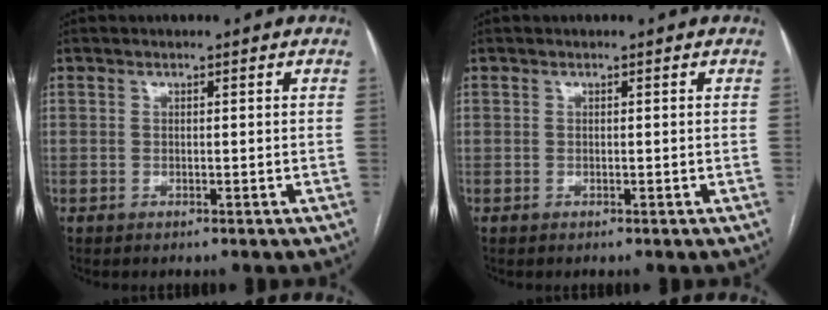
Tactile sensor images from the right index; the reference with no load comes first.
{"total": 0.0}